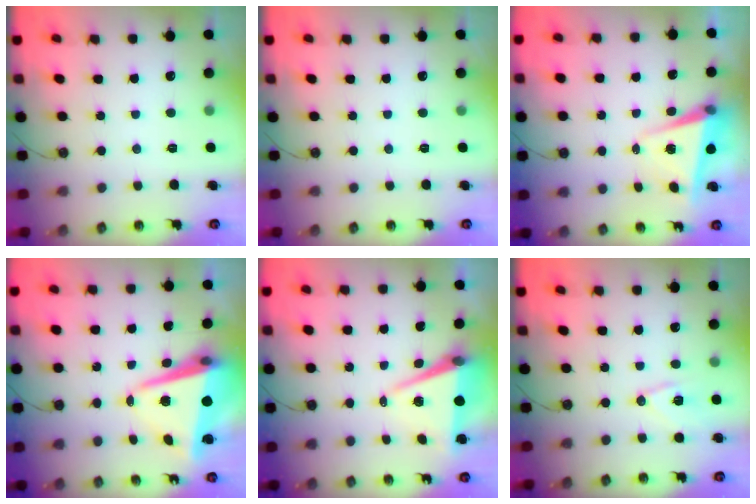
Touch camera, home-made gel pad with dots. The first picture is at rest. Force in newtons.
{"total": 0.0}
{"total": 5.6, "press": 5.3, "slide": 1.8}
{"total": 10.7, "press": 10.7, "slide": 0.9}
{"total": 7.5, "press": 6.2, "slide": 4.2}
{"total": 9.9, "press": 9.9, "slide": 0.9}